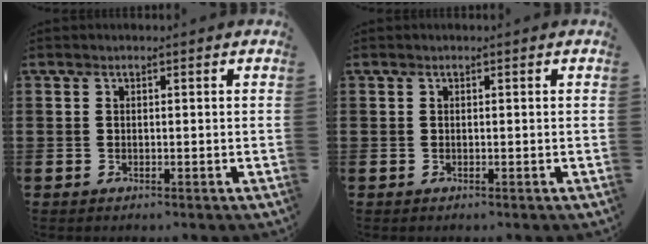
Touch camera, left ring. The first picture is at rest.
{"total": 0.0}